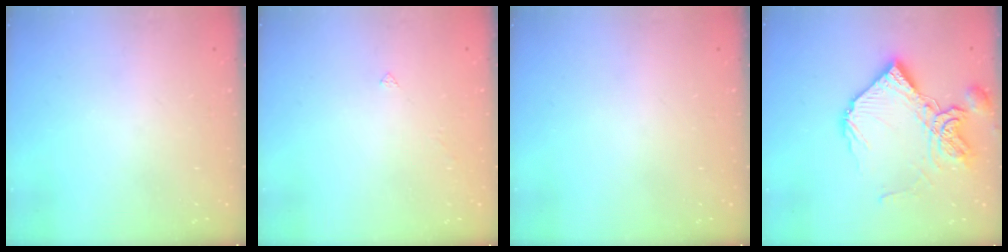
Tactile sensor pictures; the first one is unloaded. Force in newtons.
{"total": 1.5, "press": 1.4, "slide": 0.3}
{"total": 0.0}
{"total": 15.6, "press": 15.5, "slide": 1.8}